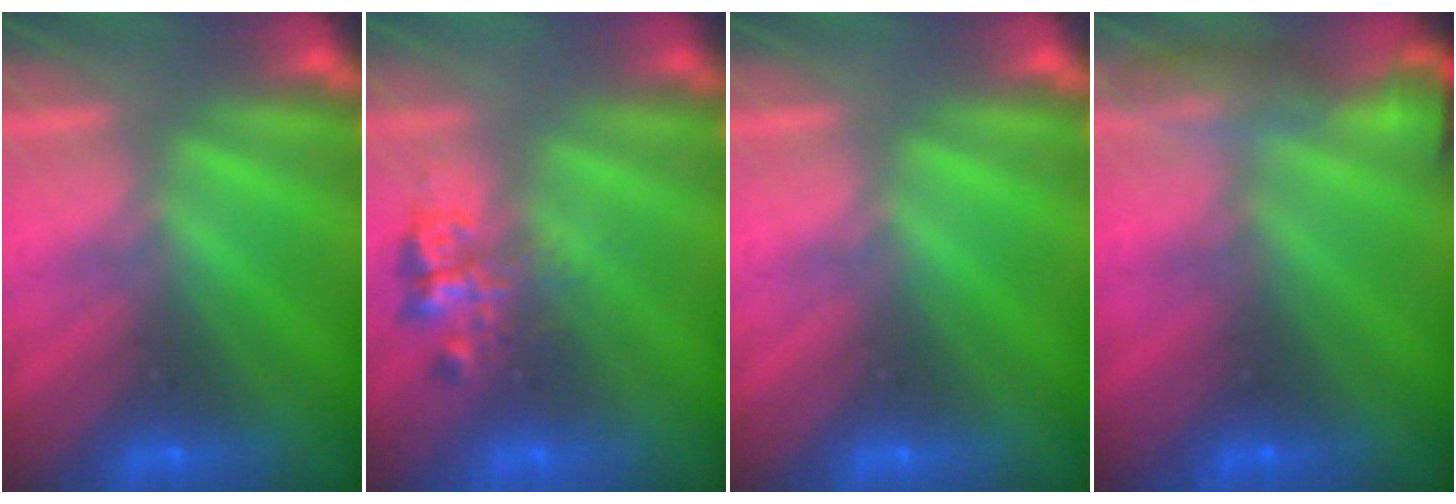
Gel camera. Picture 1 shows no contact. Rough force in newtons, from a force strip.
{"total": 2.4}
{"total": 0.0}
{"total": 5.1}